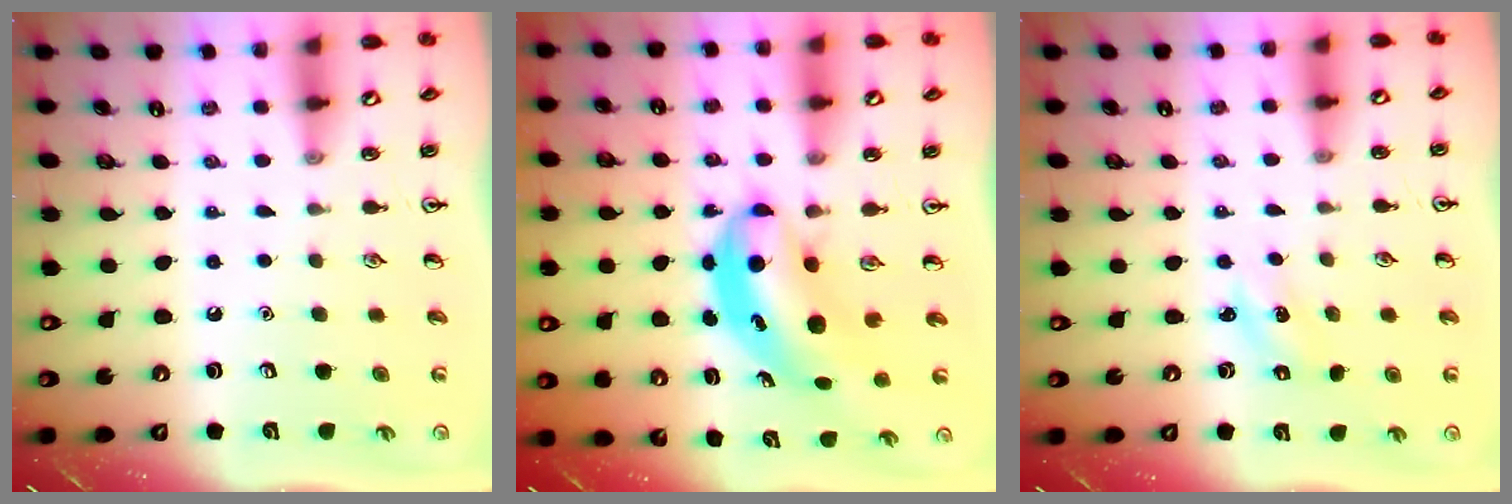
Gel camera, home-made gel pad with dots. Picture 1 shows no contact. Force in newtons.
{"total": 6.2, "press": 6.0, "slide": 1.7}
{"total": 1.4, "press": 1.3, "slide": 0.5}